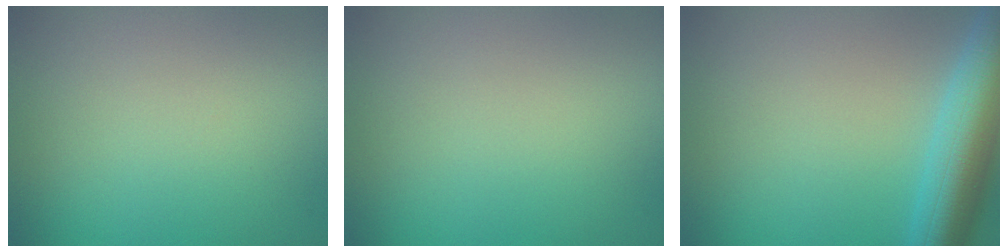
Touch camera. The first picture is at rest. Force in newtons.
{"total": 0.0}
{"total": 8.1, "press": 8.1, "slide": 0.3}